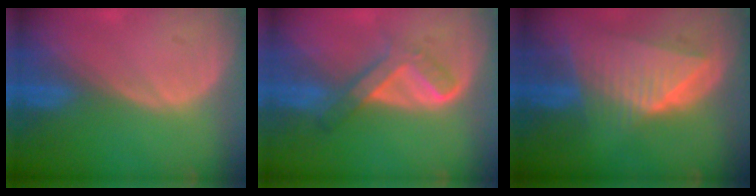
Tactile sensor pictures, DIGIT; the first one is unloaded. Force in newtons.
{"total": 5.6, "press": 5.1, "slide": 2.2}
{"total": 9.2, "press": 8.2, "slide": 4.2}